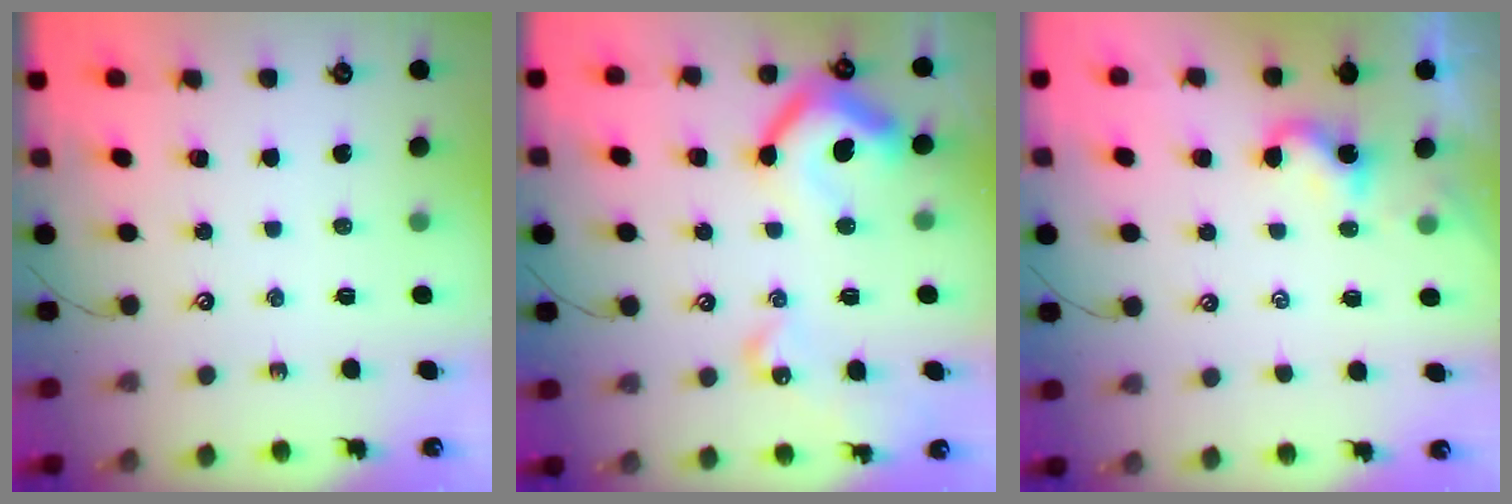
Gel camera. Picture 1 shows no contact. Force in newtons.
{"total": 14.9, "press": 14.8, "slide": 0.9}
{"total": 1.3, "press": 1.3, "slide": 0.3}